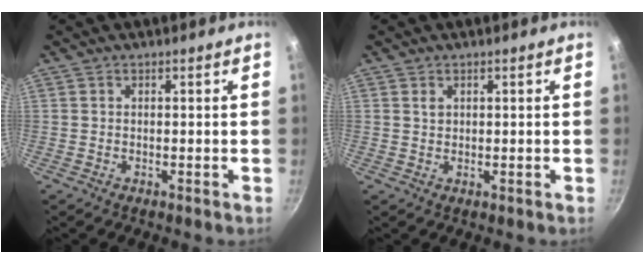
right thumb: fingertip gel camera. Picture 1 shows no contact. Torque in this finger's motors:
{"motor_torque": [0.20, 0.06, 0.30, -0.10, 0.01]}